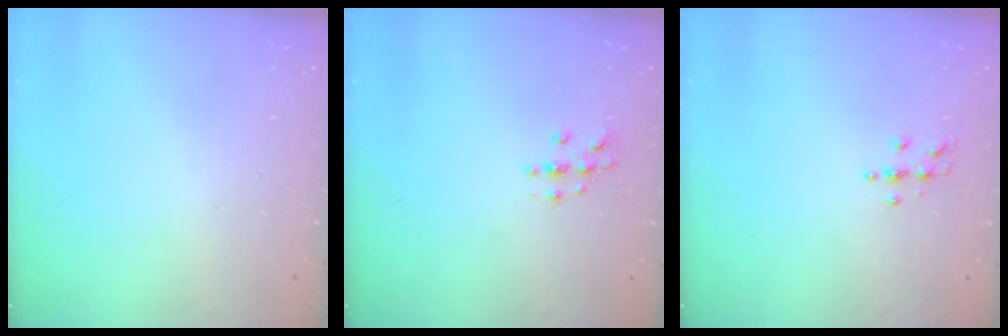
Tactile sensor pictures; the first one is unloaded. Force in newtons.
{"total": 3.4, "press": 3.4, "slide": 0.4}
{"total": 3.9, "press": 3.8, "slide": 0.4}